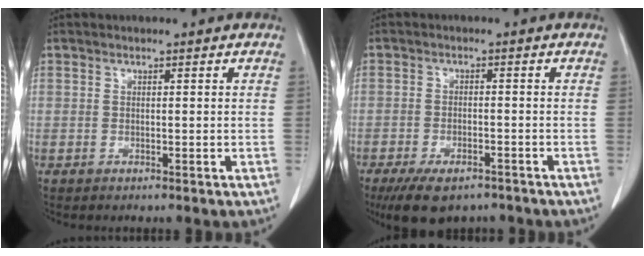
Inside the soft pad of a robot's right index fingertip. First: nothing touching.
{"total": 8.4, "force": [-6.2, 3.4, 4.5], "torque": [-0.071, -0.006, -0.094]}